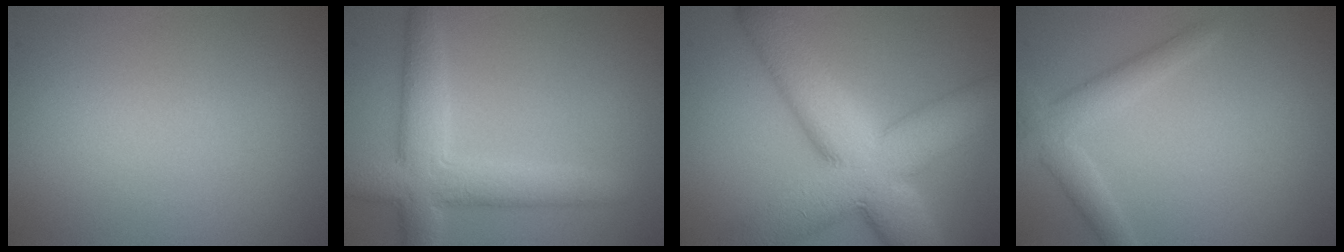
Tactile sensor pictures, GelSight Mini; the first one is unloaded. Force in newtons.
{"total": 5.8, "press": 5.8, "slide": 0.4}
{"total": 12.4, "press": 12.3, "slide": 0.7}
{"total": 3.1, "press": 3.1, "slide": 0.3}